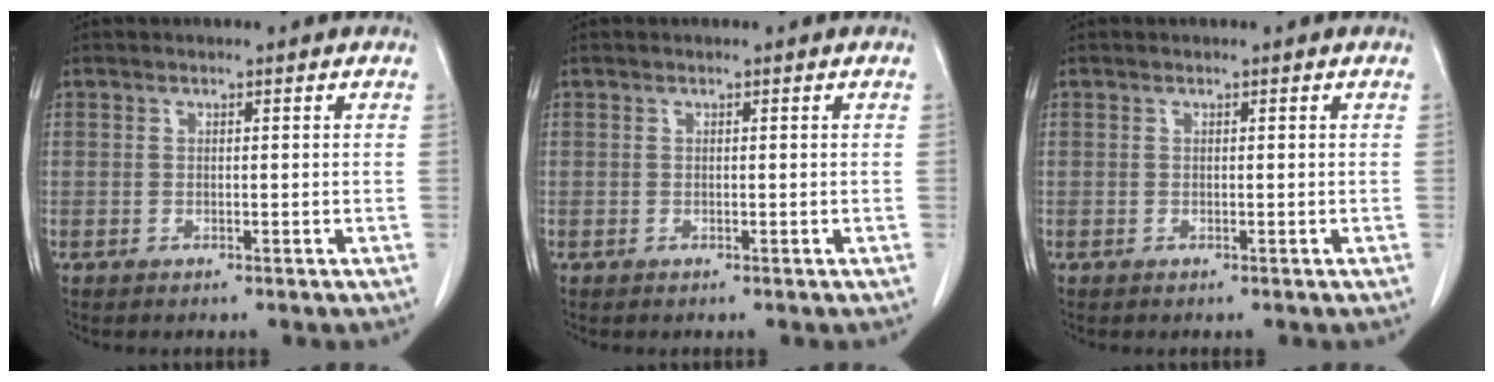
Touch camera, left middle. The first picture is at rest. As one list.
[{"total": 0.0}, {"total": 0.0}]